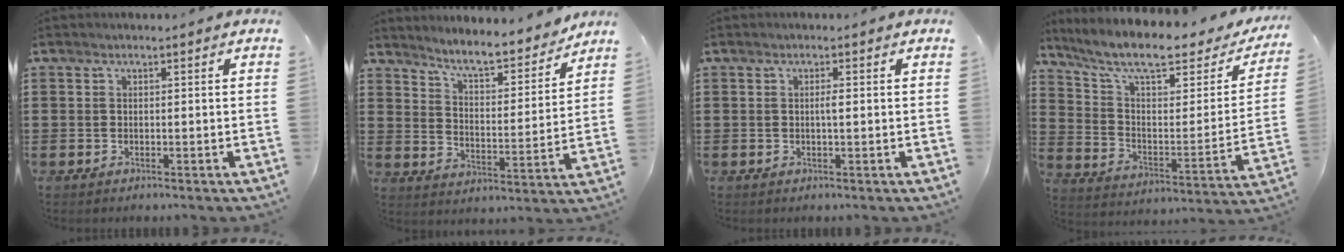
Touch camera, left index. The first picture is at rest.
{"total": 6.3, "force": [5.9, 0.3, 2.3], "torque": [-0.061, -0.045, 0.095]}
{"total": 1.0, "force": [-0.1, 0.2, 1.0], "torque": [-0.019, -0.001, -0.003]}
{"total": 9.7, "force": [7.4, 2.2, 6.0], "torque": [-0.138, -0.046, 0.122]}